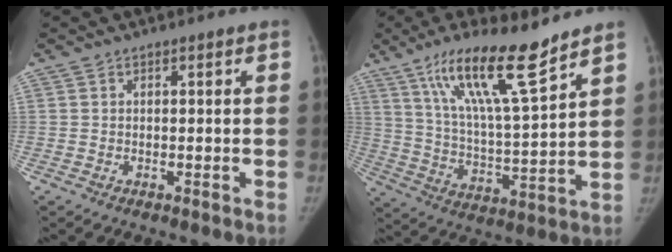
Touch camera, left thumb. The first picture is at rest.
{"total": 16.9, "force": [11.6, 2.4, 12.1], "torque": [-0.201, -0.062, 0.210]}